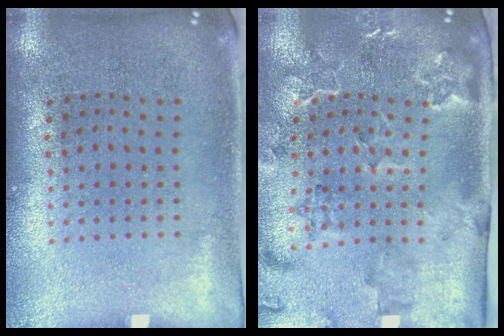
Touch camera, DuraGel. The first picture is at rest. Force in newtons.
{"total": 2.3, "press": 2.2, "slide": 0.5}